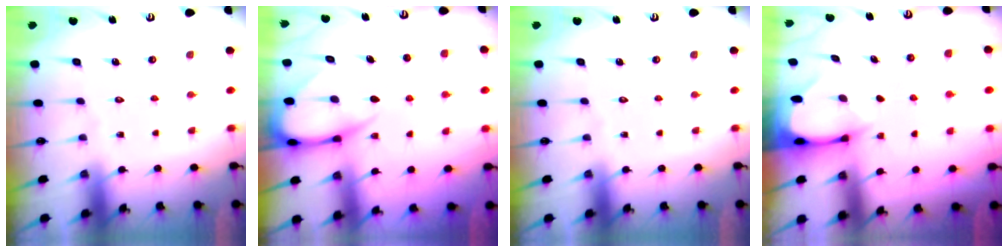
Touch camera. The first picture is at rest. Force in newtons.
{"total": 8.1, "press": 8.0, "slide": 0.9}
{"total": 0.0}
{"total": 2.4, "press": 2.4, "slide": 0.3}